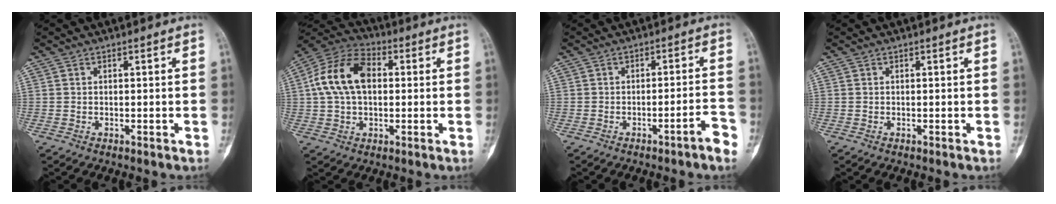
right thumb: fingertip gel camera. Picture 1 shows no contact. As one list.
[{"total": 13.5, "force": [1.7, 8.6, 10.3], "torque": [-0.192, 0.030, 0.023]}, {"total": 4.3, "force": [-2.7, 0.2, 3.4], "torque": [-0.056, 0.024, -0.036]}, {"total": 0.0}]